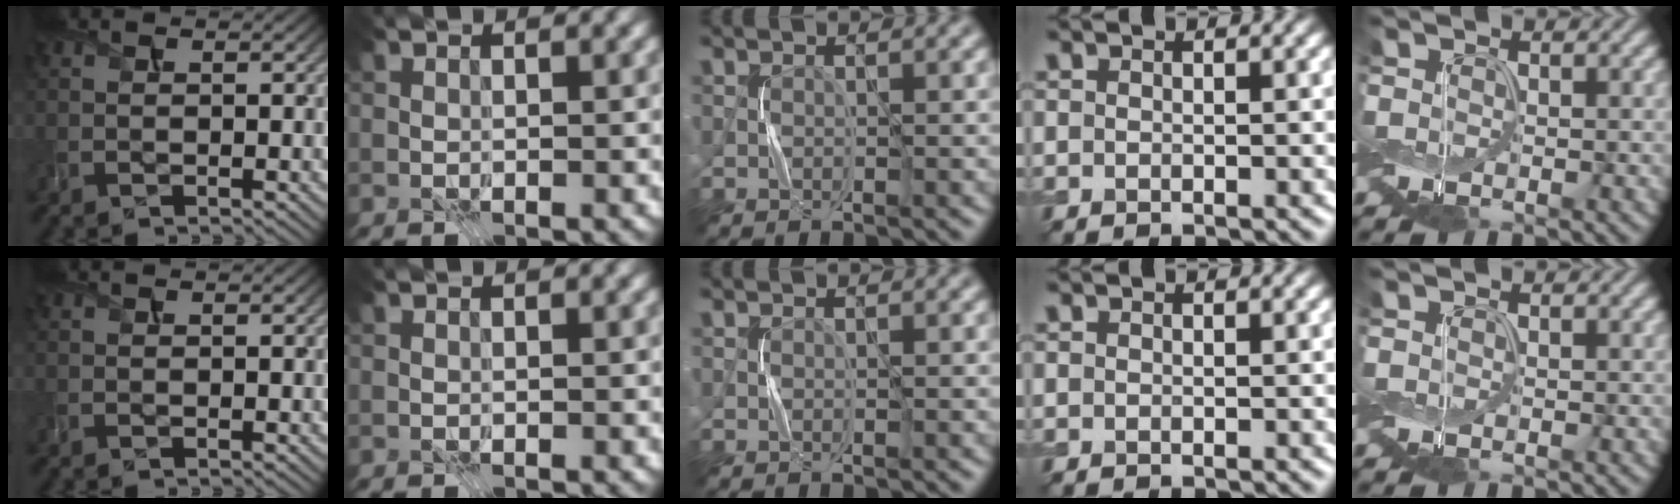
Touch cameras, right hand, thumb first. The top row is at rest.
{}